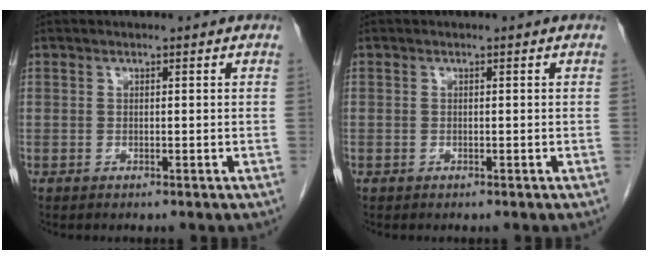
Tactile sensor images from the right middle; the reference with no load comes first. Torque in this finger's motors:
{"motor_torque": [0.07, -0.08, -0.03, -0.12]}